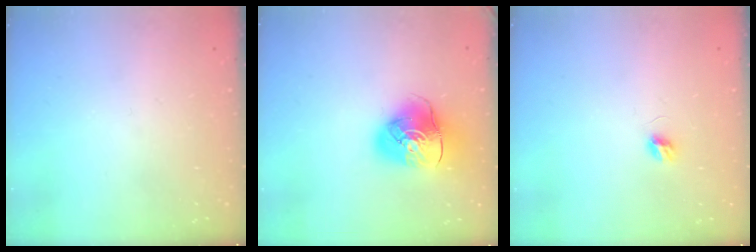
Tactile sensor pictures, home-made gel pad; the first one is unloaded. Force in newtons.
{"total": 11.3, "press": 11.1, "slide": 1.7}
{"total": 4.6, "press": 4.6, "slide": 0.5}